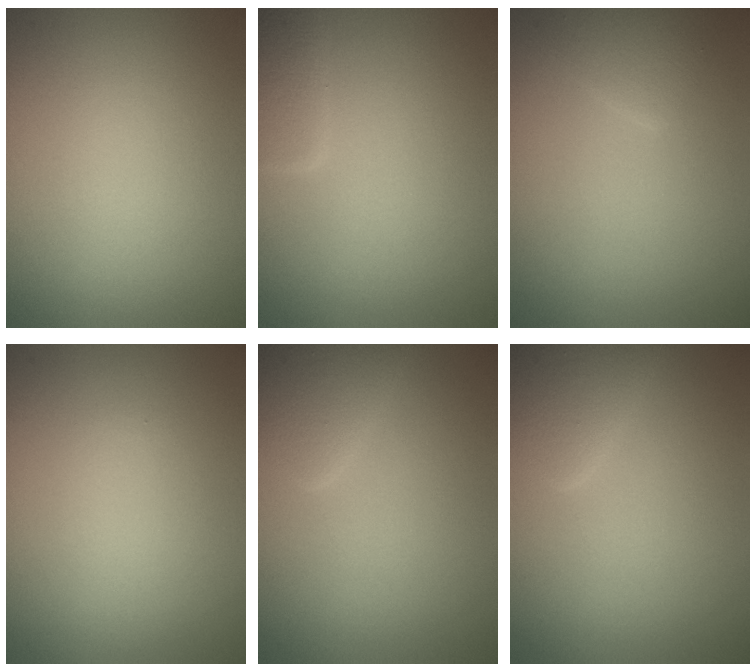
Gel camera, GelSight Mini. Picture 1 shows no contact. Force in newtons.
{"total": 2.7, "press": 2.7, "slide": 0.1}
{"total": 1.8, "press": 1.8, "slide": 0.2}
{"total": 0.0}
{"total": 2.9, "press": 2.9, "slide": 0.2}
{"total": 2.9, "press": 2.9, "slide": 0.2}